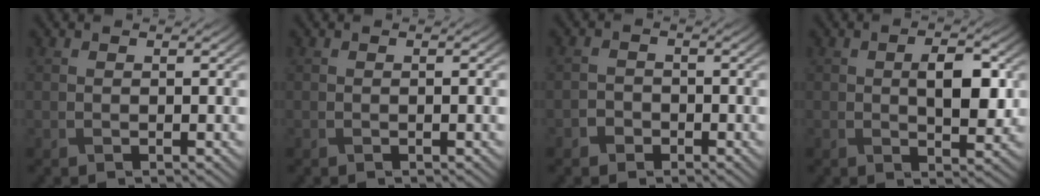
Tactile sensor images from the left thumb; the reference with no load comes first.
{"total": 0.7, "force": [0.0, 0.0, 0.7], "torque": [-0.011, 0.001, 0.000]}
{"total": 1.6, "force": [-1.0, 1.2, 0.3], "torque": [-0.003, 0.002, -0.023]}
{"total": 4.9, "force": [0.6, 2.4, 4.2], "torque": [-0.080, -0.006, 0.015]}